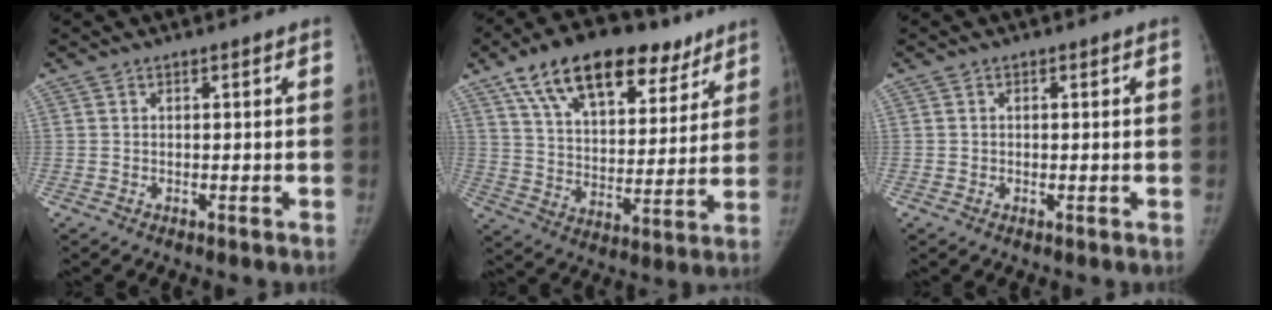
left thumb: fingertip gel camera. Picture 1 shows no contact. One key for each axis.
{"total": 23.1, "fx": 14.1, "fy": 11.7, "fz": 14.0, "tx": -0.190, "ty": -0.023, "tz": 0.236}
{"total": 0.5, "fx": -0.2, "fy": 0.5, "fz": -0.1, "tx": 0.007, "ty": 0.003, "tz": -0.003}